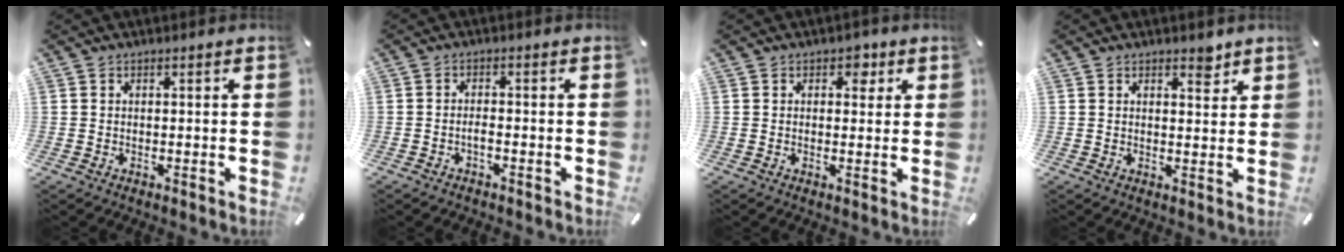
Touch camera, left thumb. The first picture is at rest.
{"total": 1.9, "force": [-1.2, 0.6, 1.3], "torque": [-0.025, 0.003, -0.021]}
{"total": 3.4, "force": [1.5, 2.4, 2.0], "torque": [-0.004, -0.008, 0.016]}
{"total": 3.4, "force": [2.5, 1.8, 1.5], "torque": [-0.002, -0.018, 0.038]}